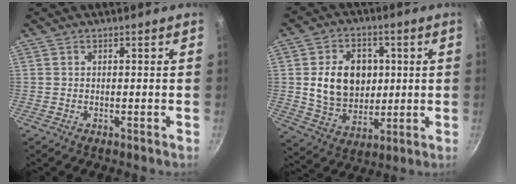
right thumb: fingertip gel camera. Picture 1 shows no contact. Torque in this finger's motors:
{"motor_torque": [1.60, 1.40, 1.03, -0.41, 0.36]}